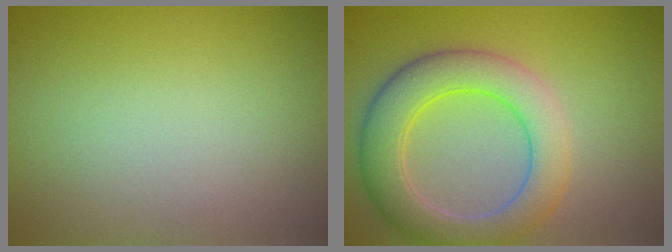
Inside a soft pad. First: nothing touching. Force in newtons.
{"total": 6.4, "press": 6.4, "slide": 0.3}